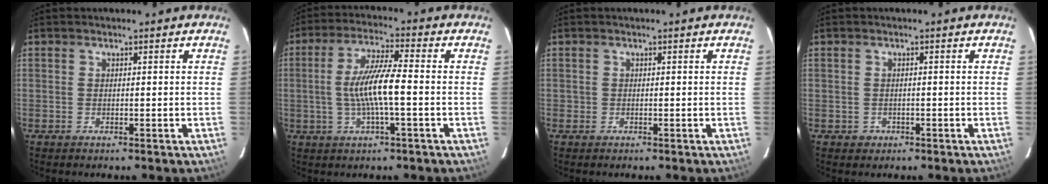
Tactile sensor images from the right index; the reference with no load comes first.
{"total": 9.2, "force": [-1.3, 0.8, 9.0], "torque": [-0.177, 0.003, -0.024]}
{"total": 0.6, "force": [-0.3, 0.6, 0.0], "torque": [0.000, -0.001, -0.004]}
{"total": 1.7, "force": [-0.7, 1.6, 0.3], "torque": [-0.005, 0.003, -0.003]}